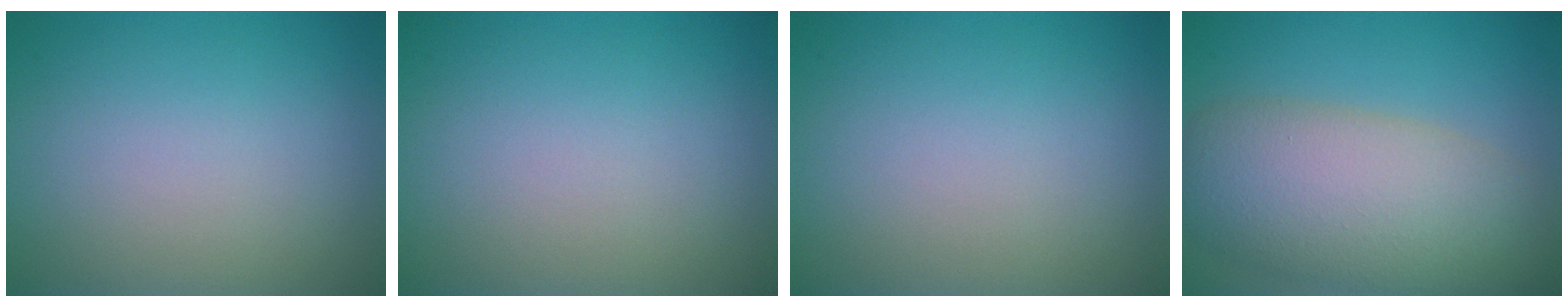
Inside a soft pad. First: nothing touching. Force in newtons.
{"total": 0.0}
{"total": 0.0}
{"total": 9.4, "press": 9.4, "slide": 0.7}